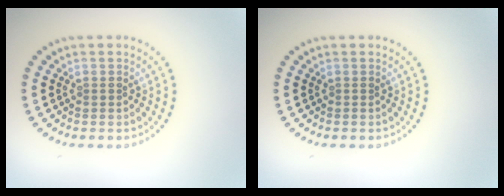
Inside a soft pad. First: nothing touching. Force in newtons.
{"total": 0.0}